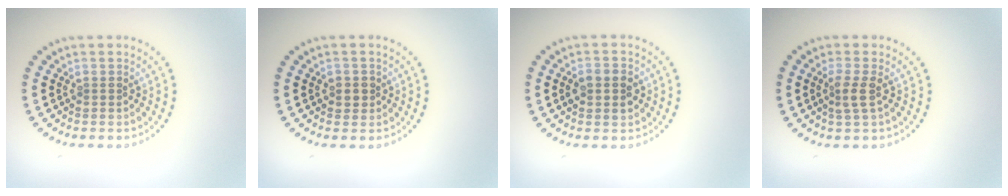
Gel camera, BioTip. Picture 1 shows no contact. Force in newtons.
{"total": 1.2, "press": 1.1, "slide": 0.5}
{"total": 2.8, "press": 2.8, "slide": 0.0}
{"total": 1.9, "press": 1.5, "slide": 1.2}